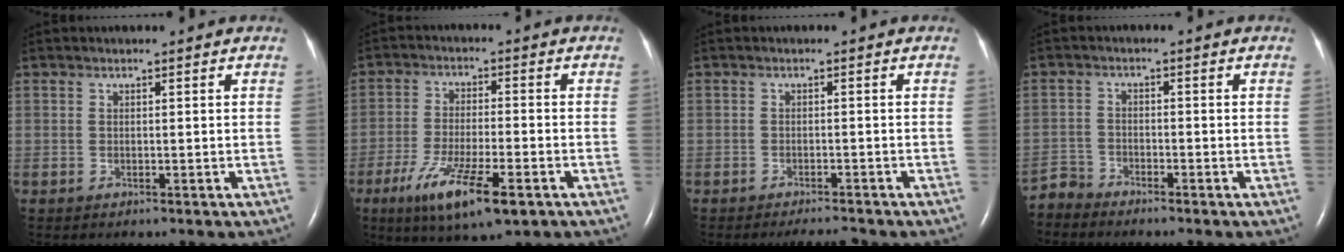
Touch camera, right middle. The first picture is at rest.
{"total": 11.3, "force": [-5.9, 2.0, 9.5], "torque": [-0.179, -0.027, -0.094]}
{"total": 2.7, "force": [-2.6, 0.1, 0.8], "torque": [-0.016, -0.010, -0.036]}
{"total": 3.2, "force": [-3.1, 0.1, -0.9], "torque": [0.022, -0.014, -0.061]}